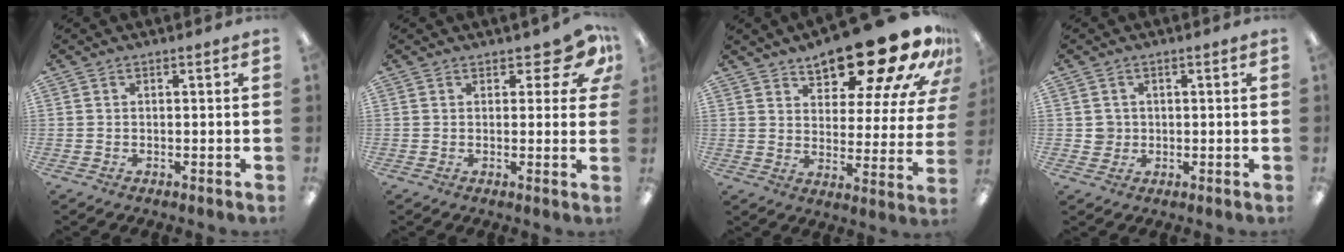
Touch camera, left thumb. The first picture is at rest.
{"total": 6.6, "force": [4.2, 3.2, 4.0], "torque": [-0.043, -0.020, 0.073]}
{"total": 20.2, "force": [15.8, 6.6, 10.8], "torque": [-0.156, -0.103, 0.260]}
{"total": 2.8, "force": [0.3, 2.7, 0.2], "torque": [-0.002, 0.002, 0.002]}